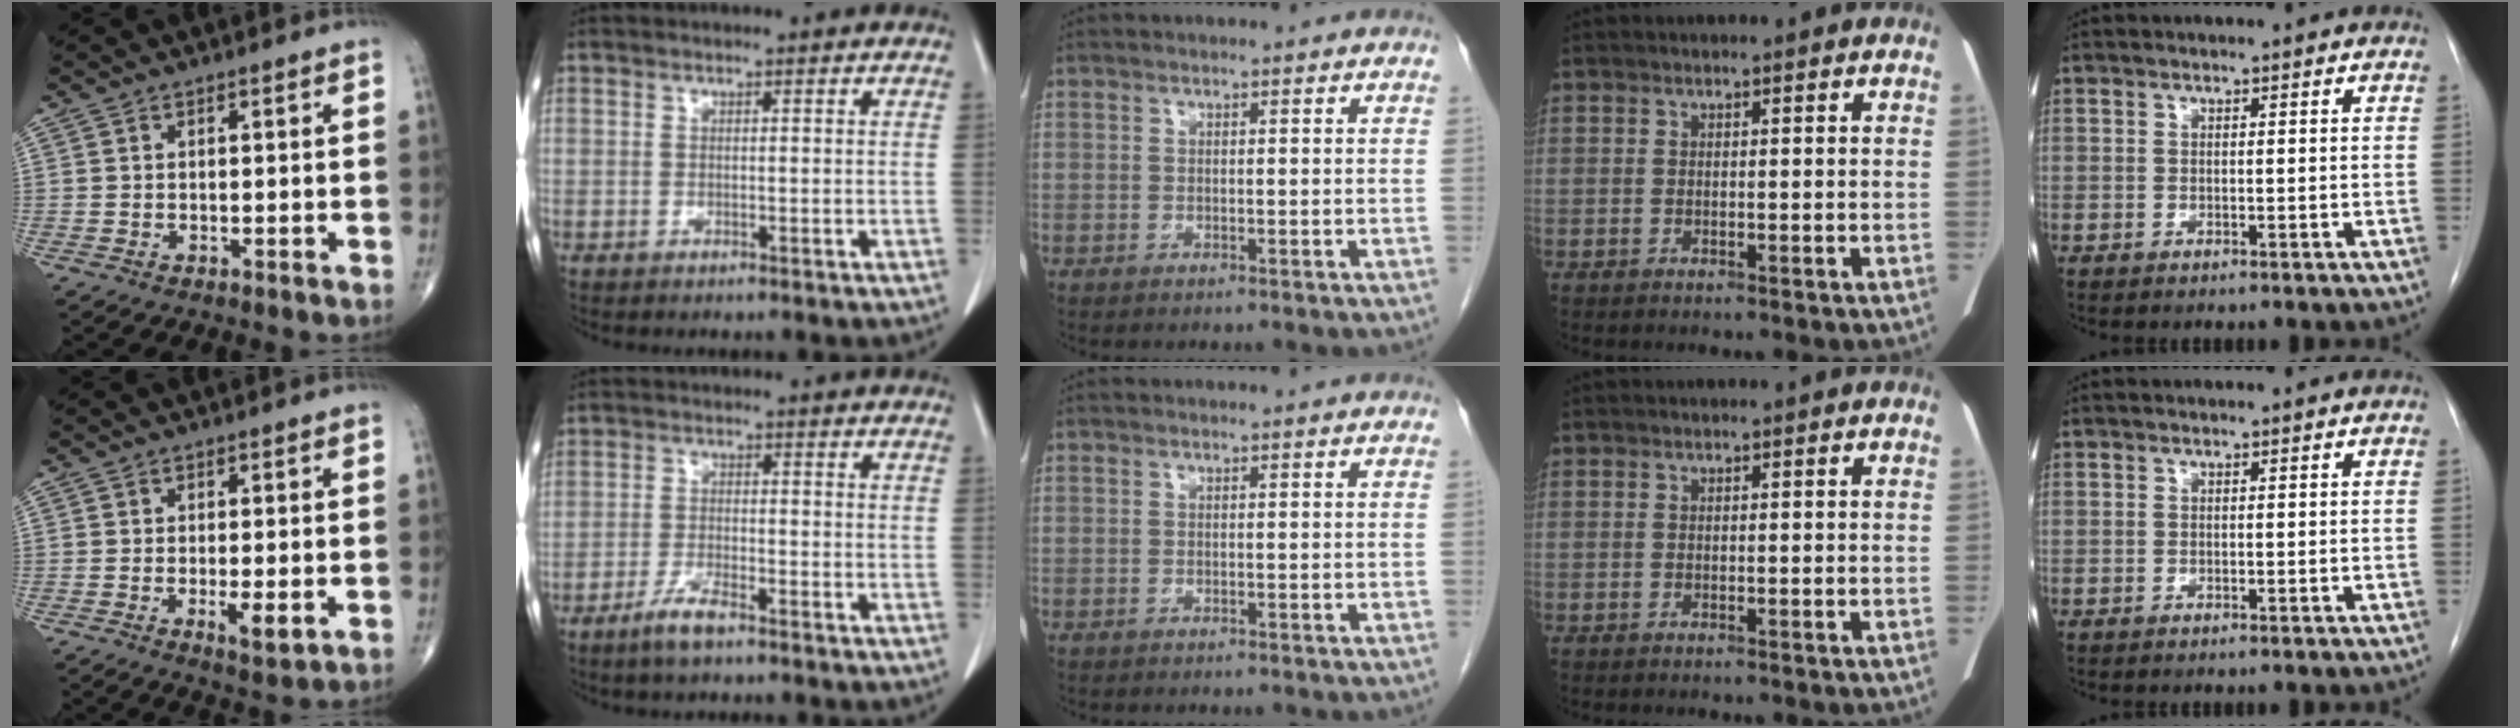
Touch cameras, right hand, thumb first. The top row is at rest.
{"thumb": {"total": 3.9, "force": [-1.0, 1.2, 3.6], "torque": [-0.060, -0.010, -0.015]}, "index": {"total": 4.3, "force": [-3.2, 0.6, 2.8], "torque": [-0.060, -0.004, -0.061]}}